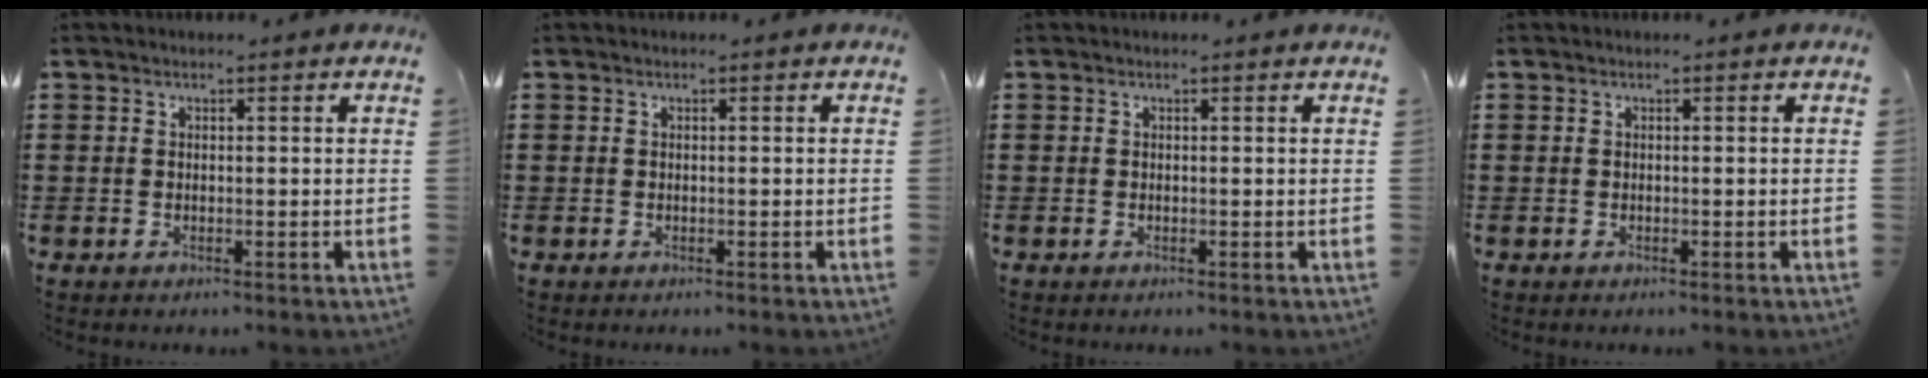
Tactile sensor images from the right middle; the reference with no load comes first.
{"total": 0.0}
{"total": 0.0}
{"total": 0.0}